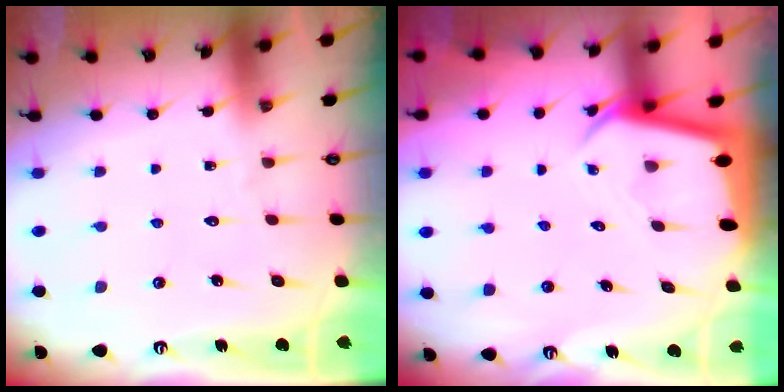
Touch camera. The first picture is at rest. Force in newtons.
{"total": 2.8, "press": 2.7, "slide": 0.3}